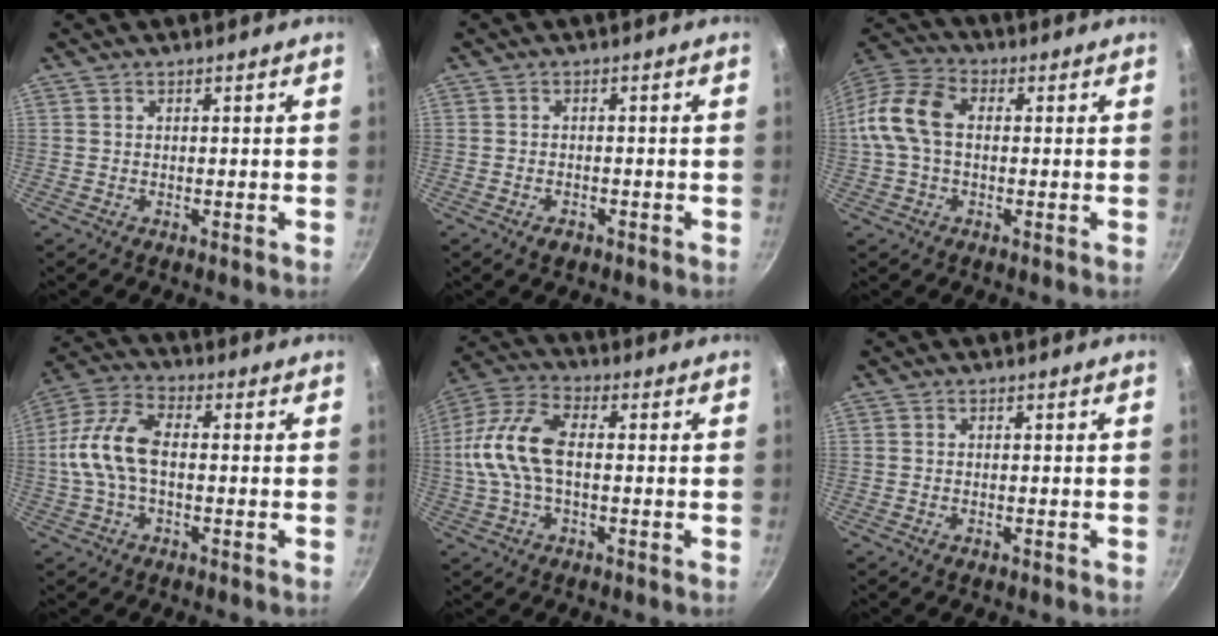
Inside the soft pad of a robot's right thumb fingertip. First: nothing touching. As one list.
[{"total": 2.0, "force": [-1.3, 1.2, 1.0], "torque": [-0.017, 0.009, -0.019]}, {"total": 11.5, "force": [0.5, 7.6, 8.6], "torque": [-0.164, 0.033, -0.008]}, {"total": 11.3, "force": [-0.7, 6.0, 9.5], "torque": [-0.190, 0.033, -0.028]}, {"total": 13.1, "force": [-0.3, 6.9, 11.1], "torque": [-0.228, 0.033, -0.022]}, {"total": 0.6, "force": [-0.3, 0.3, 0.3], "torque": [-0.006, 0.000, -0.008]}]